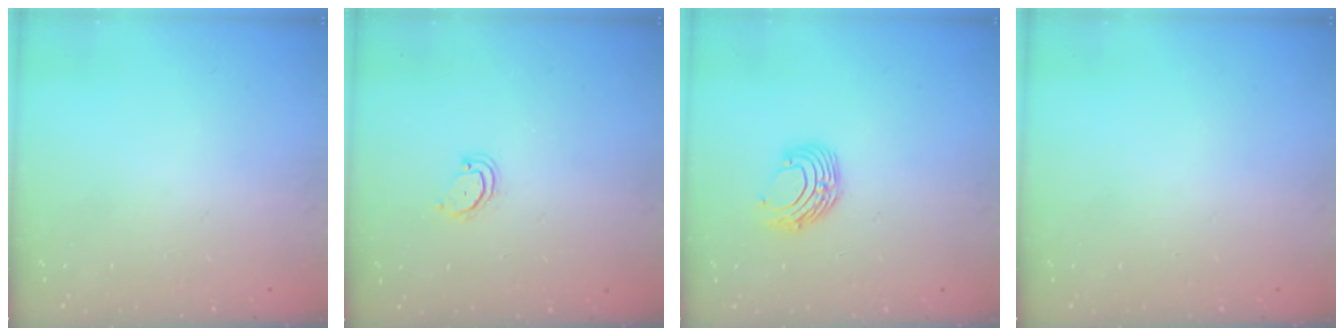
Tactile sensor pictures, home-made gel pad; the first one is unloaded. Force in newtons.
{"total": 3.3, "press": 3.3, "slide": 0.3}
{"total": 8.8, "press": 8.8, "slide": 0.9}
{"total": 0.0}